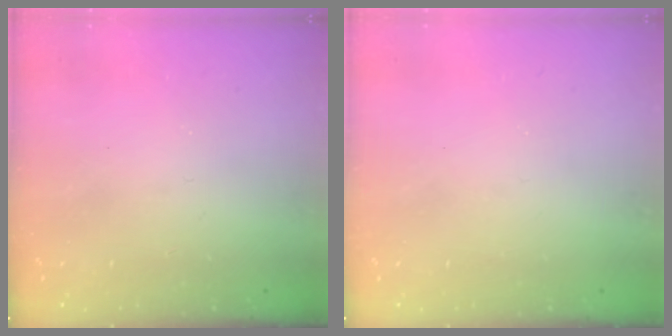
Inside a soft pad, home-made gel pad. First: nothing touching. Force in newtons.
{"total": 0.0}